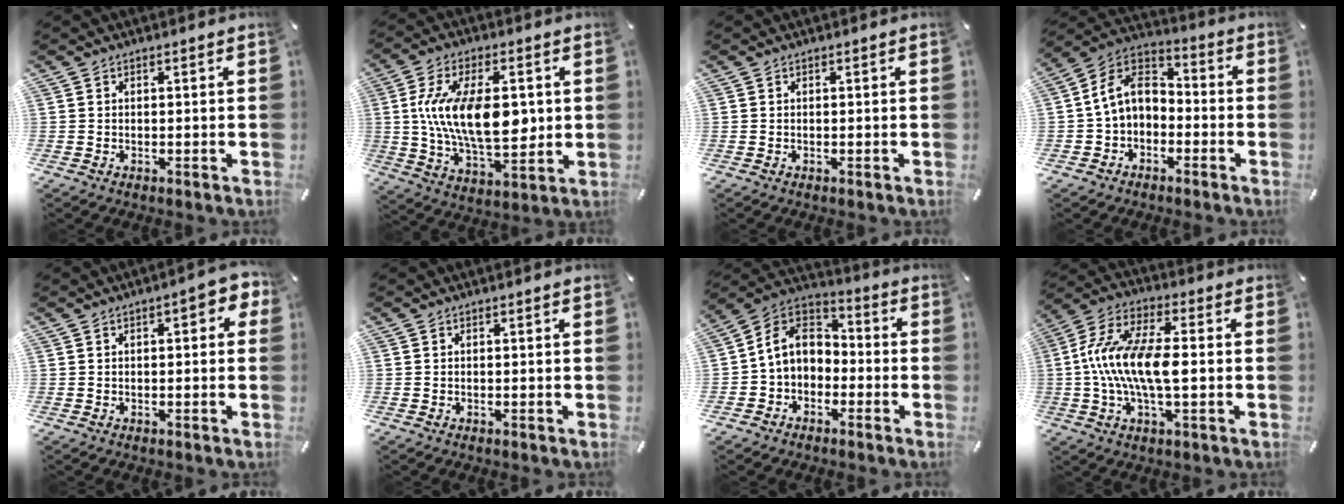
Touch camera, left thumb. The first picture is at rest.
{"total": 17.4, "force": [1.9, 8.9, 14.9], "torque": [-0.280, -0.004, 0.030]}
{"total": 0.0}
{"total": 9.8, "force": [-0.7, 7.7, 5.9], "torque": [-0.145, 0.013, -0.020]}
{"total": 5.2, "force": [0.8, 2.4, 4.6], "torque": [-0.061, 0.005, 0.009]}
{"total": 0.0}
{"total": 8.3, "force": [-0.5, 7.4, 3.7], "torque": [-0.099, 0.011, -0.013]}
{"total": 14.2, "force": [-1.2, 5.5, 13.0], "torque": [-0.270, -0.005, -0.025]}